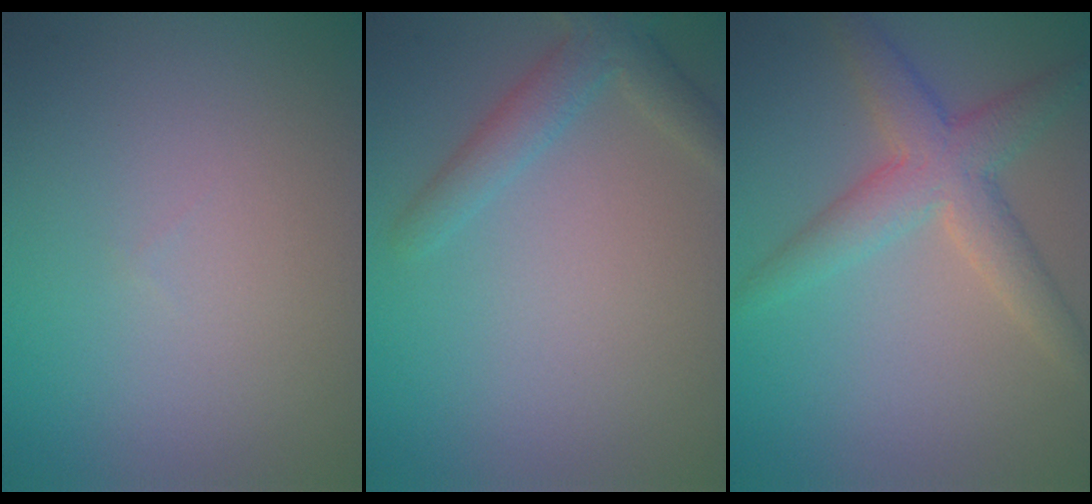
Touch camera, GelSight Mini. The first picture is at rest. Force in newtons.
{"total": 2.8, "press": 2.8, "slide": 0.0}
{"total": 4.6, "press": 4.5, "slide": 0.1}